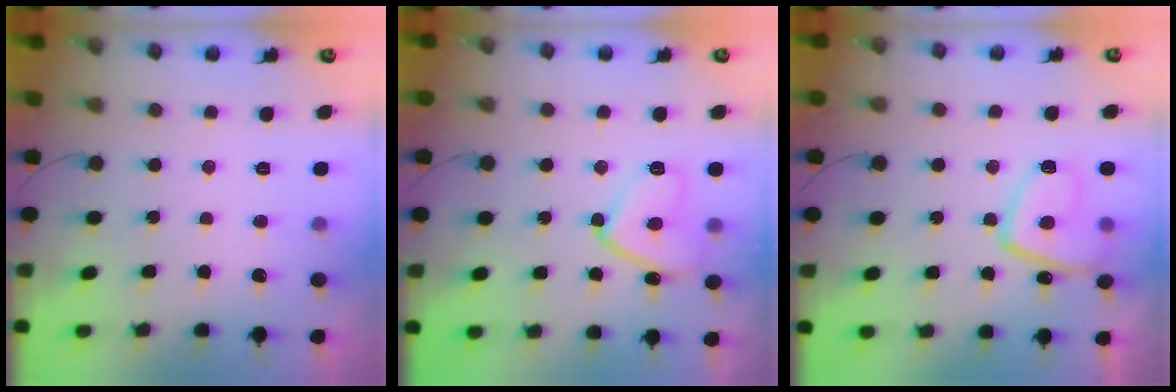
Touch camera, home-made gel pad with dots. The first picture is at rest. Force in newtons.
{"total": 12.3, "press": 12.3, "slide": 1.0}
{"total": 11.0, "press": 10.9, "slide": 1.2}